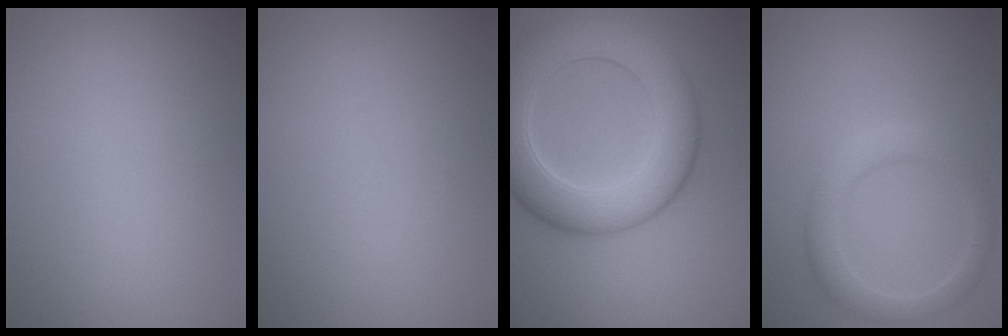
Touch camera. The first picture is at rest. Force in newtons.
{"total": 0.0}
{"total": 9.1, "press": 9.1, "slide": 0.0}
{"total": 2.9, "press": 2.9, "slide": 0.1}